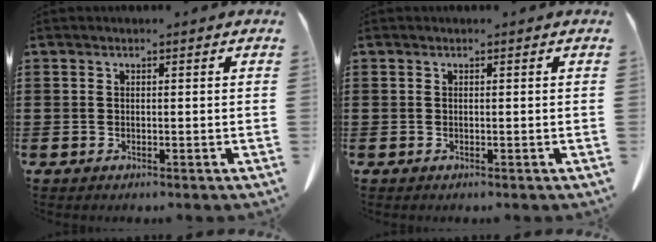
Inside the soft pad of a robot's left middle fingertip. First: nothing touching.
{"total": 0.0}